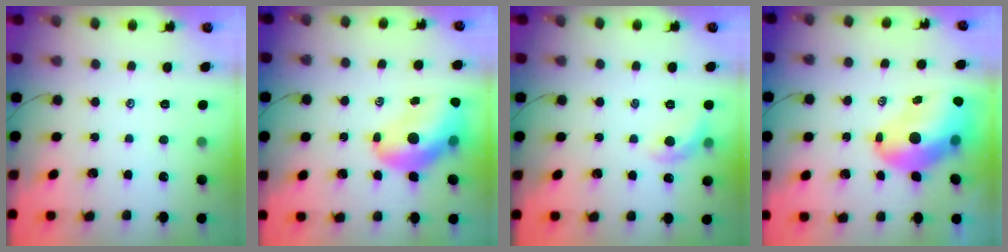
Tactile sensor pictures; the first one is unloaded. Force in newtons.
{"total": 13.1, "press": 12.6, "slide": 3.7}
{"total": 7.0, "press": 6.9, "slide": 0.7}
{"total": 12.4, "press": 11.9, "slide": 3.5}